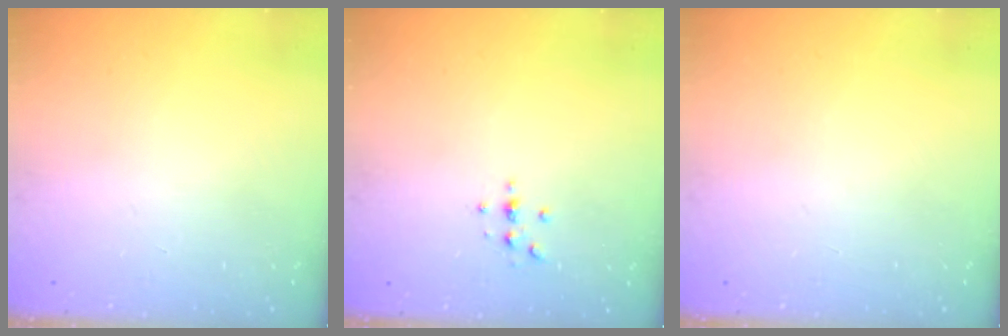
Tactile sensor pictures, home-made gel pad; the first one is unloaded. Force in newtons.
{"total": 2.1, "press": 2.1, "slide": 0.2}
{"total": 0.0}